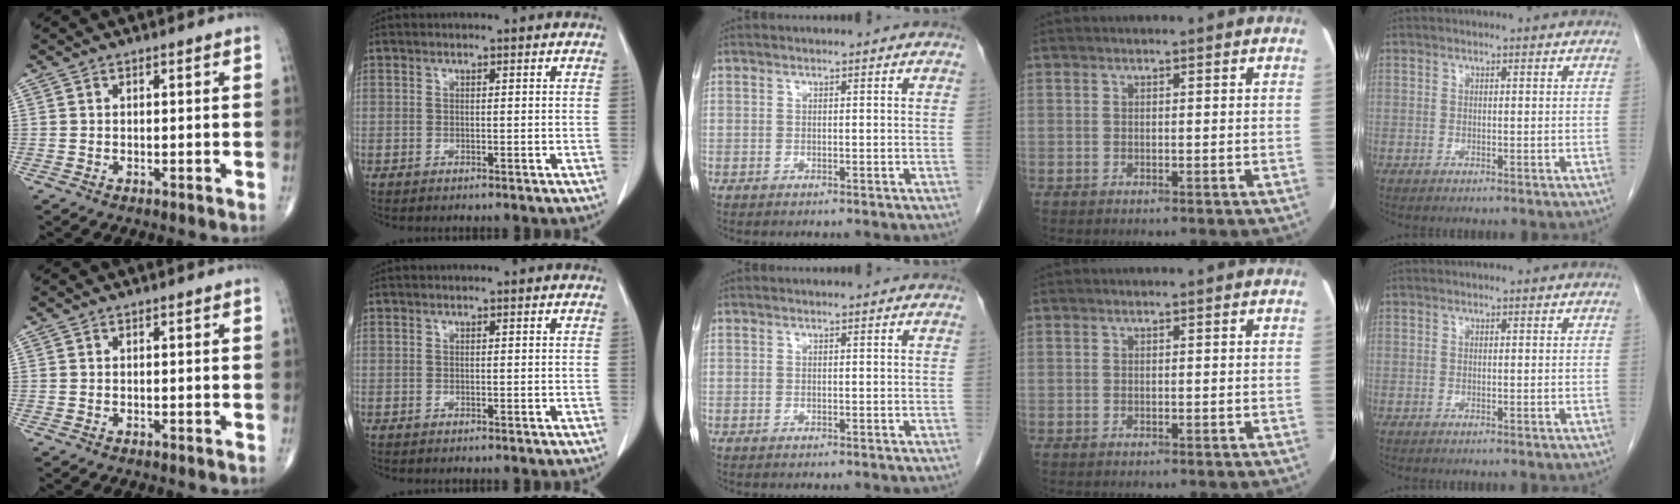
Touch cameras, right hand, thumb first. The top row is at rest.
{}